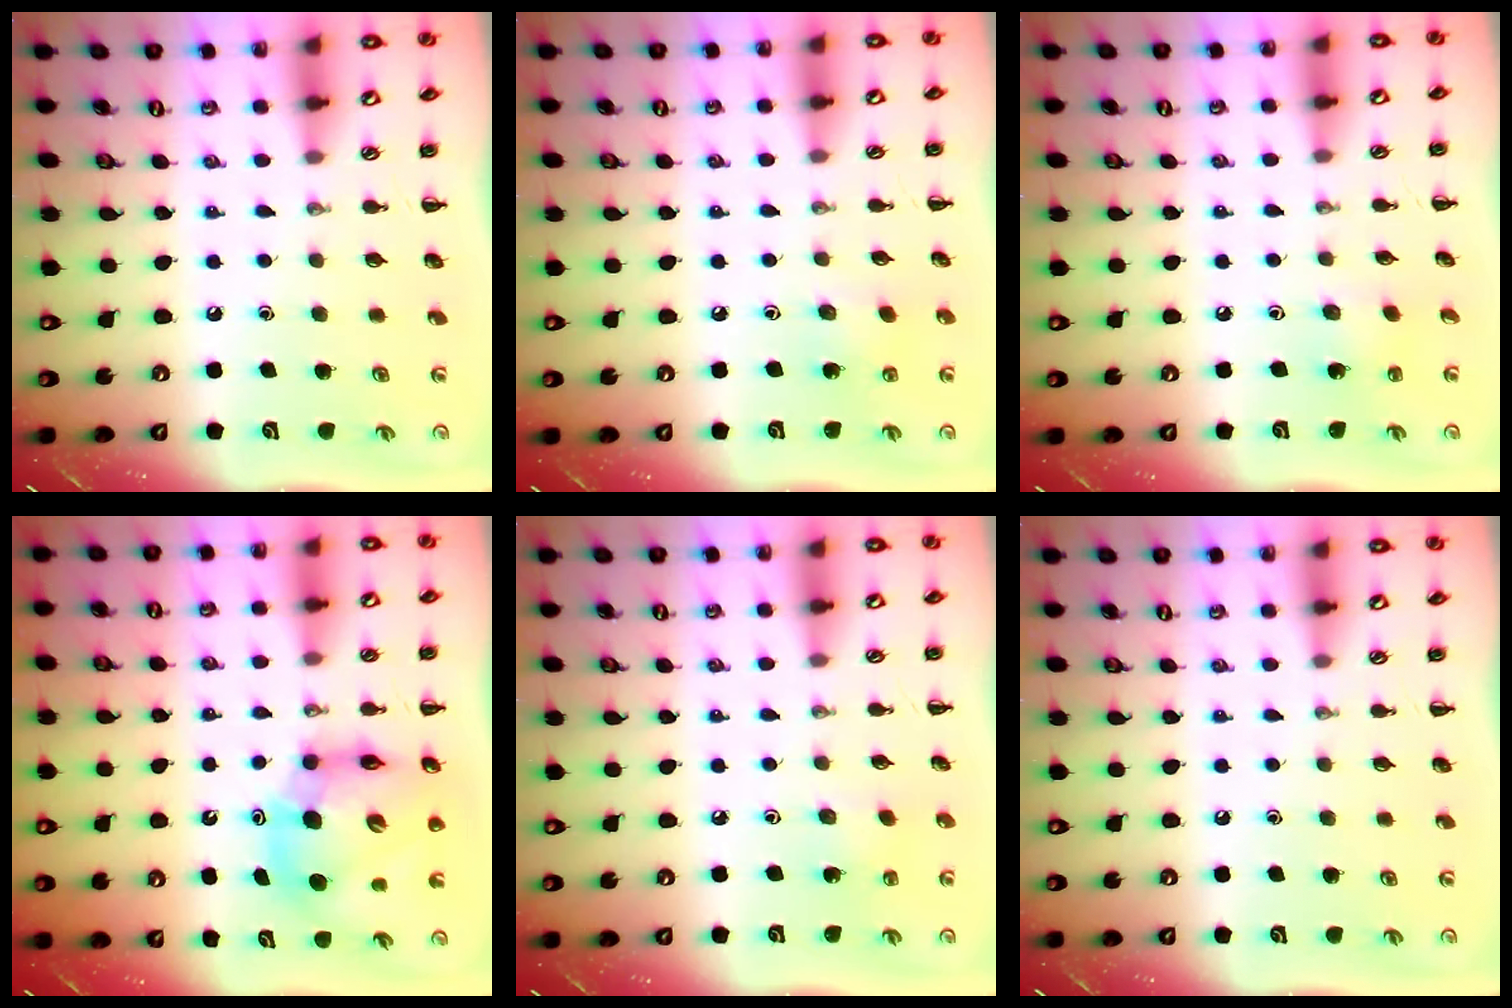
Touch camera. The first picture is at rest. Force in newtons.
{"total": 2.8, "press": 2.7, "slide": 0.8}
{"total": 2.4, "press": 2.2, "slide": 0.7}
{"total": 12.5, "press": 12.0, "slide": 3.5}
{"total": 2.5, "press": 2.4, "slide": 0.8}
{"total": 0.0}